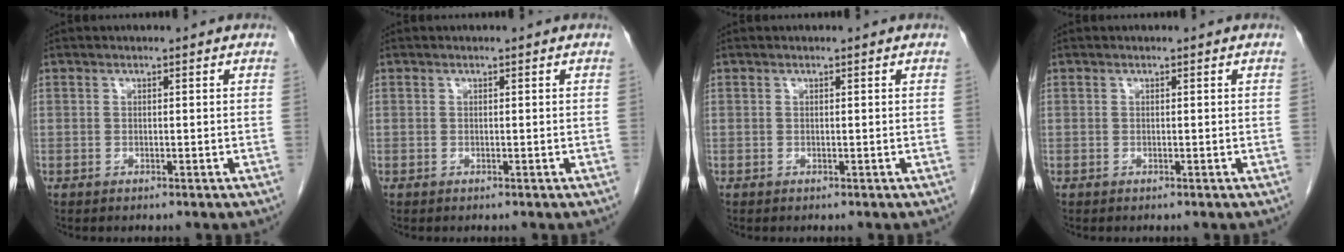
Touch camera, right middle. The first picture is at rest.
{"total": 0.0}
{"total": 0.0}
{"total": 0.0}